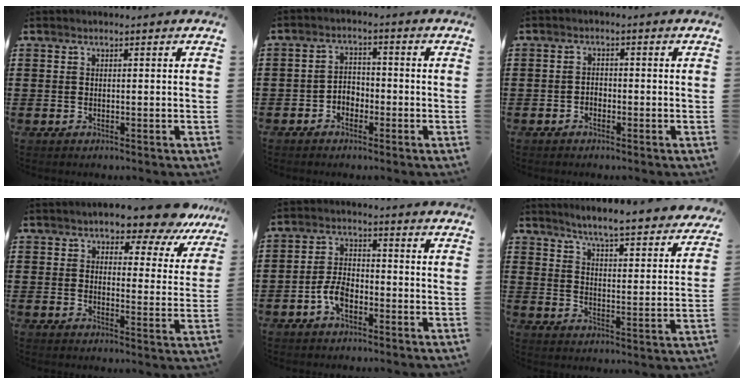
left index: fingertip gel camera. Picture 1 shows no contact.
{"total": 2.7, "force": [-2.1, 1.6, 0.6], "torque": [-0.017, 0.007, -0.046]}
{"total": 1.4, "force": [-1.2, 0.7, 0.2], "torque": [-0.009, 0.003, -0.025]}
{"total": 7.1, "force": [6.6, 1.0, 2.5], "torque": [-0.053, -0.040, 0.114]}
{"total": 4.8, "force": [-2.3, 2.5, 3.3], "torque": [-0.086, 0.000, -0.051]}
{"total": 4.7, "force": [4.5, -0.8, 1.2], "torque": [-0.048, -0.042, 0.068]}